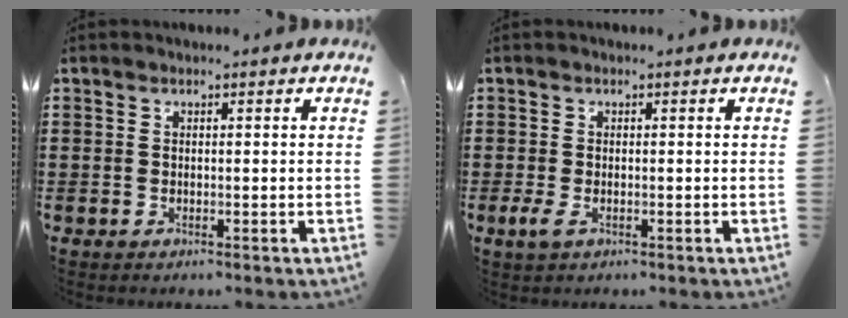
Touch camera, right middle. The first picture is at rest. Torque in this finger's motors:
{"motor_torque": [0.33, 0.33, 0.37, 0.09]}